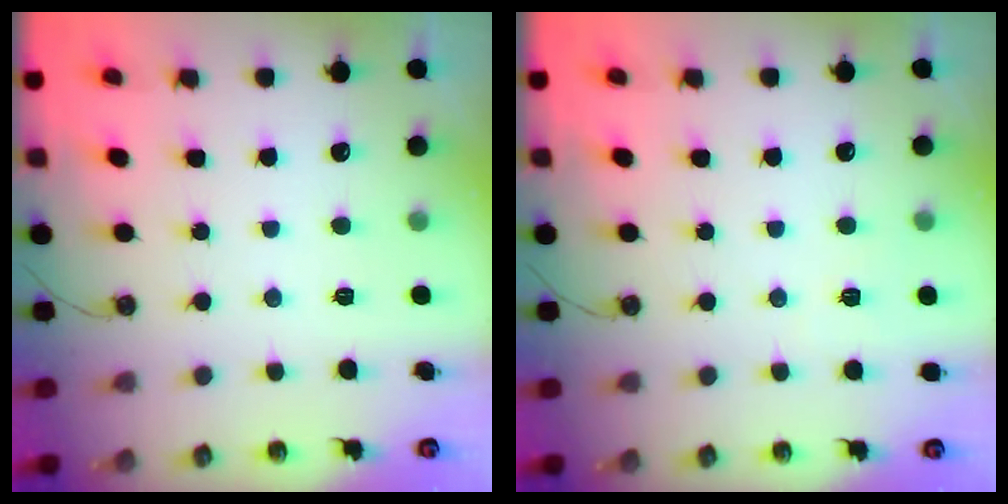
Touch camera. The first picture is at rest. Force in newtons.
{"total": 2.4, "press": 2.2, "slide": 1.0}